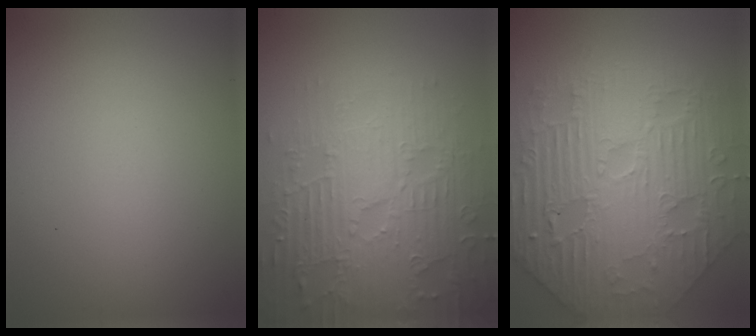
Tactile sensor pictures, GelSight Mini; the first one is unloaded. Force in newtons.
{"total": 7.1, "press": 5.6, "slide": 4.4}
{"total": 9.4, "press": 7.1, "slide": 6.3}